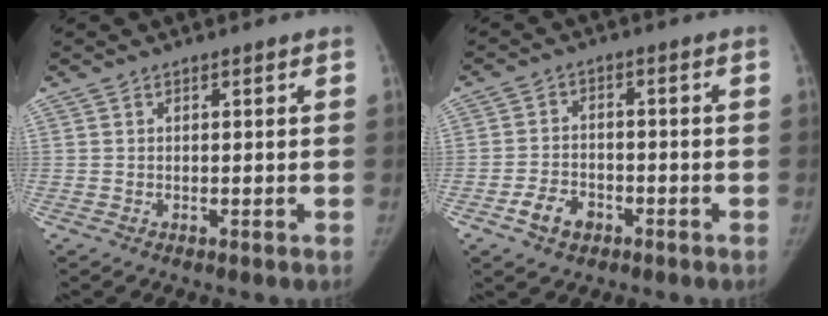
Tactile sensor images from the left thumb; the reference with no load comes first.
{"total": 5.4, "force": [-2.9, 3.7, 2.7], "torque": [-0.039, 0.020, -0.049]}